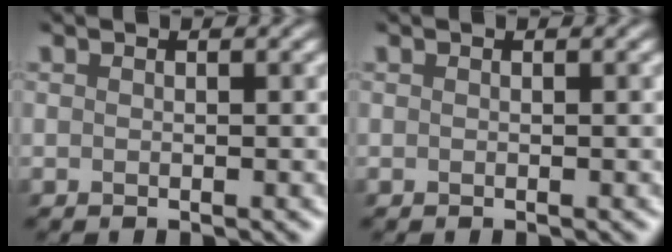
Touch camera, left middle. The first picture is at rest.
{"total": 0.0}